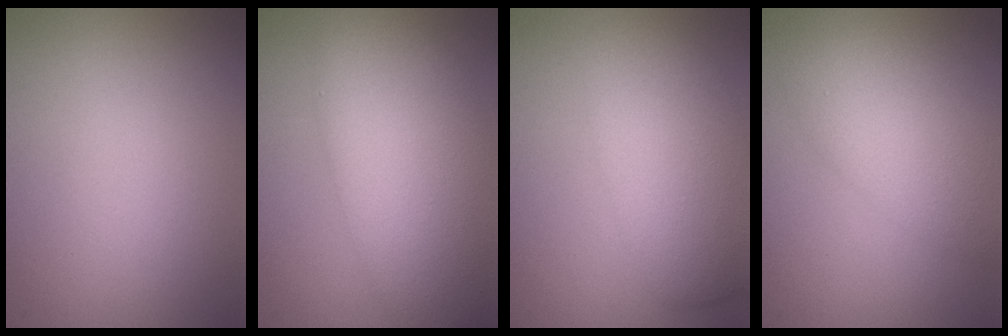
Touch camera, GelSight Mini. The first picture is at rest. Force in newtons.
{"total": 10.9, "press": 10.9, "slide": 0.5}
{"total": 7.0, "press": 7.0, "slide": 0.2}
{"total": 5.9, "press": 5.9, "slide": 0.4}